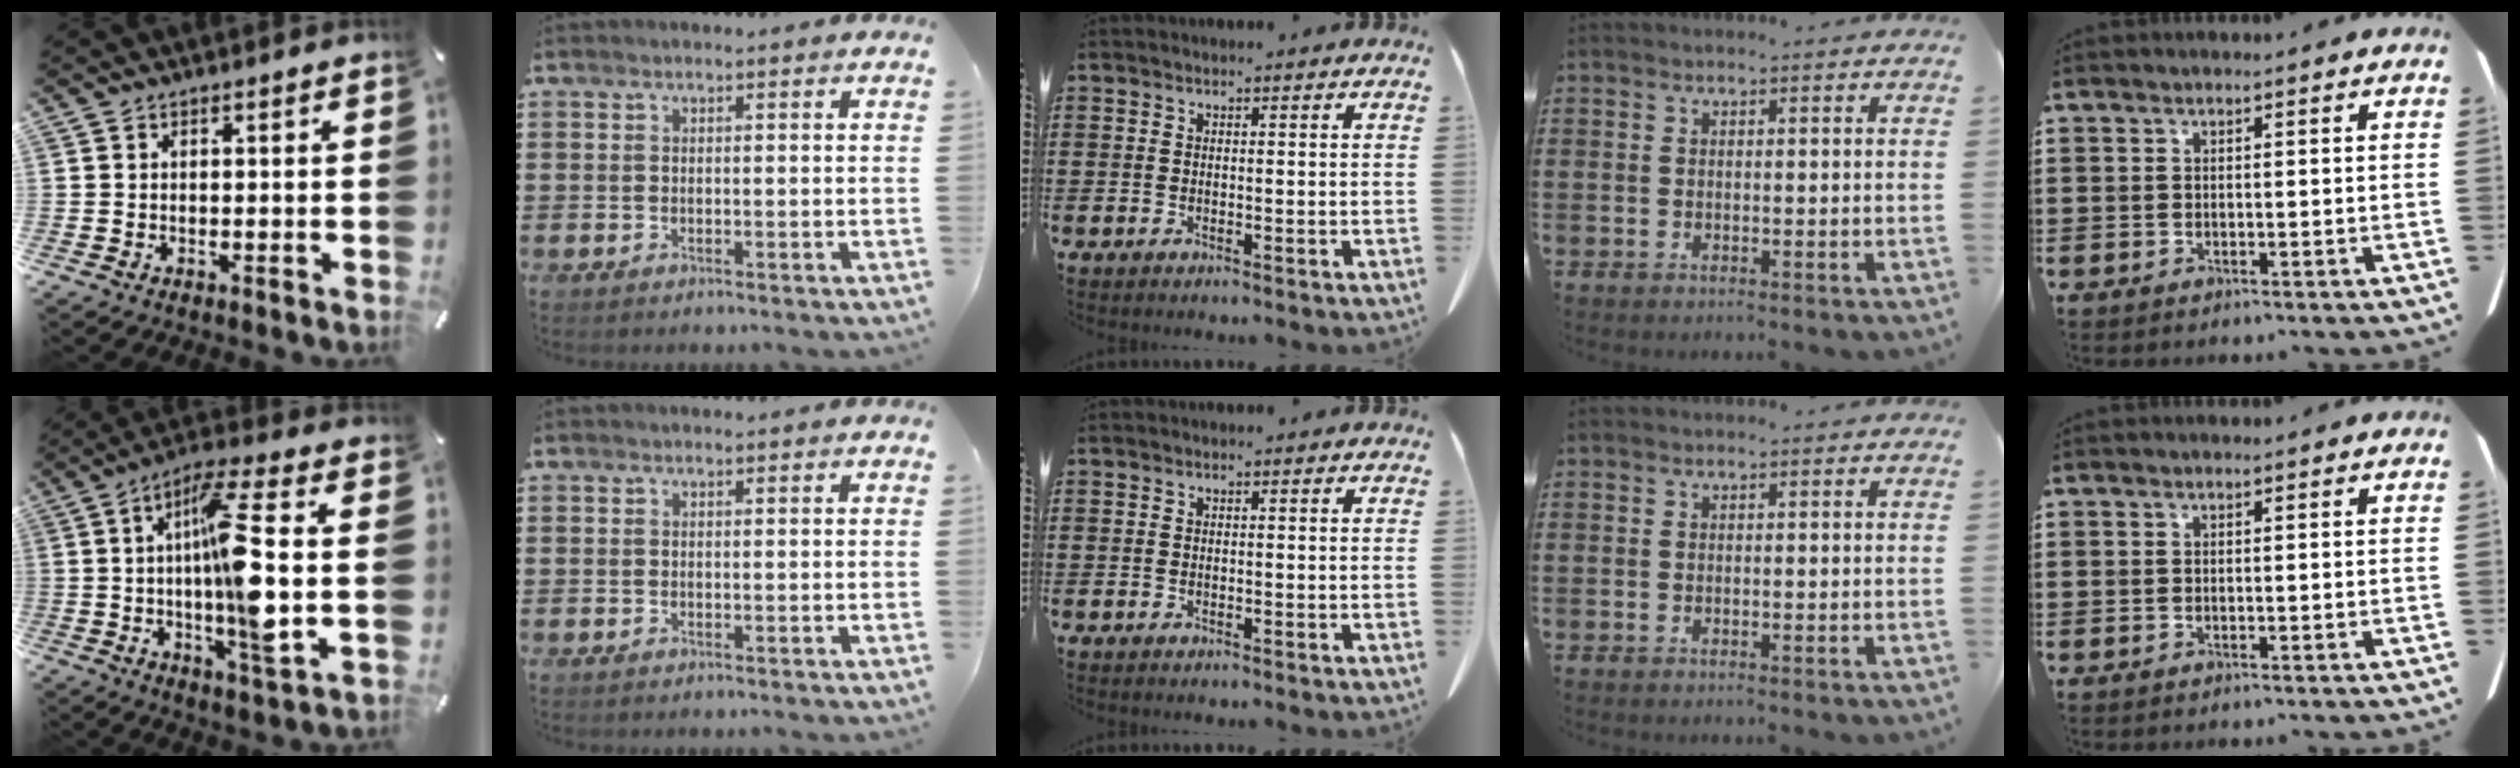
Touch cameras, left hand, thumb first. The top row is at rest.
{"thumb": {"total": 16.2, "force": [0.2, 3.0, 15.9], "torque": [-0.287, -0.013, -0.005]}}